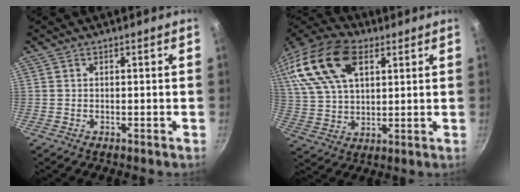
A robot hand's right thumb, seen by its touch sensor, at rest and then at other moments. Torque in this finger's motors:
{"motor_torque": [-0.80, 3.18, 0.72, -0.22, 0.18]}